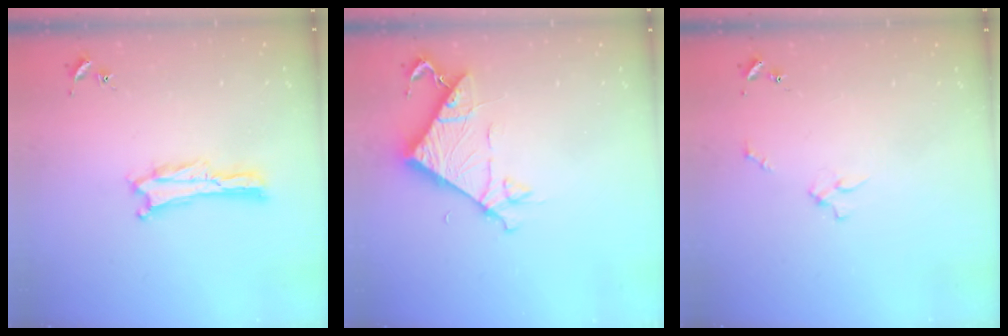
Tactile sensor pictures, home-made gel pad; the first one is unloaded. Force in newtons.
{"total": 7.5, "press": 7.5, "slide": 0.5}
{"total": 2.3, "press": 2.2, "slide": 0.3}